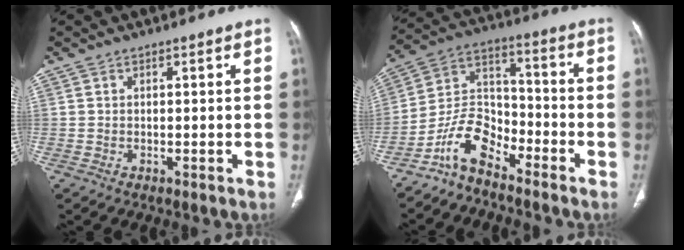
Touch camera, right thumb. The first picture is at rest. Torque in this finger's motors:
{"motor_torque": [0.16, 0.17, 1.06, -0.70, 0.02]}